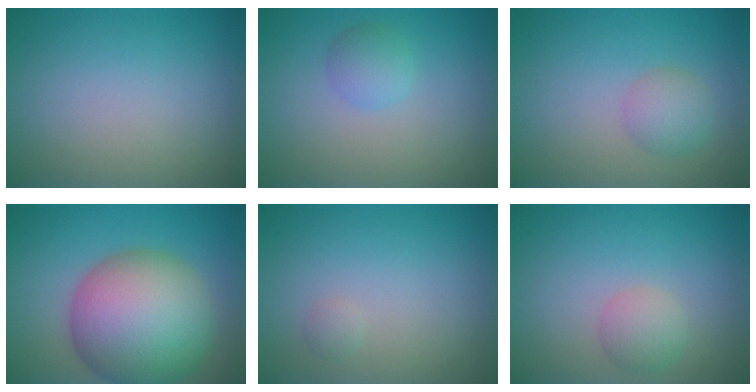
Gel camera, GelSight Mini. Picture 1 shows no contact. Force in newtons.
{"total": 1.9, "press": 1.9, "slide": 0.1}
{"total": 2.3, "press": 2.3, "slide": 0.0}
{"total": 13.5, "press": 13.5, "slide": 0.4}
{"total": 0.6, "press": 0.6, "slide": 0.1}
{"total": 2.1, "press": 2.1, "slide": 0.2}